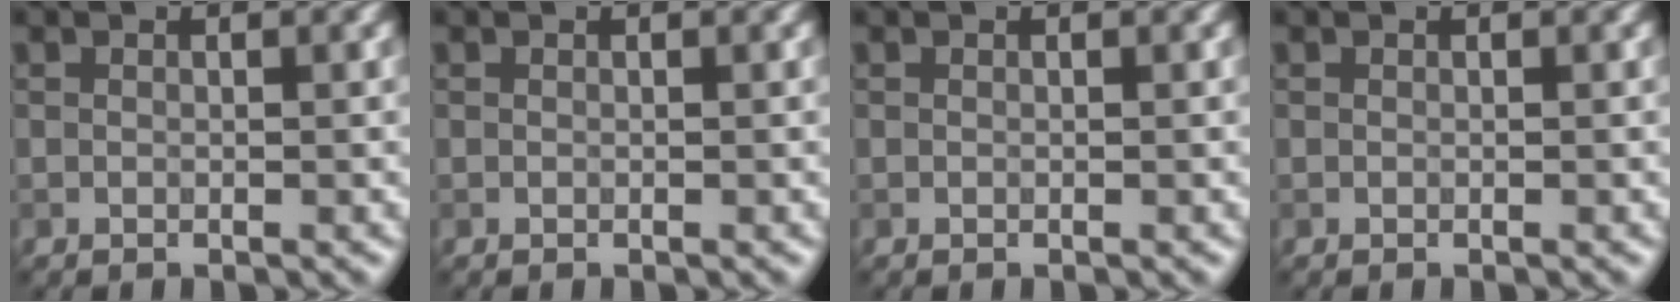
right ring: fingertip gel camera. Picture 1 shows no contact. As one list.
[{"total": 0.0}, {"total": 0.0}, {"total": 0.0}]